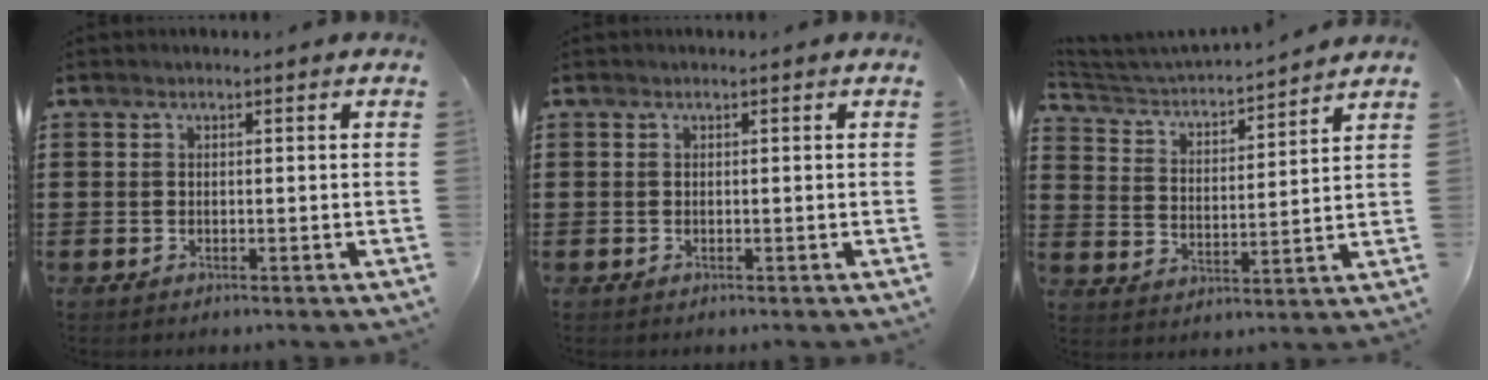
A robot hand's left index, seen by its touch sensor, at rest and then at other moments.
{"total": 0.0}
{"total": 3.4, "force": [3.3, 0.2, 0.8], "torque": [-0.037, -0.030, 0.047]}